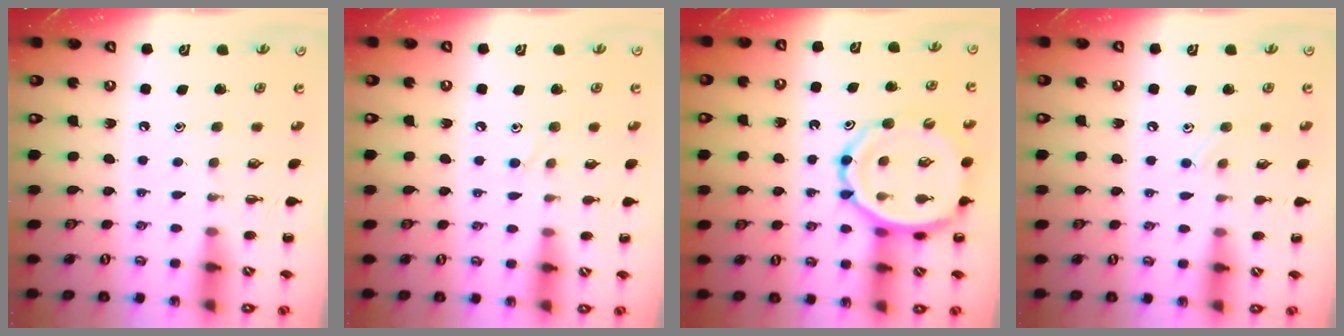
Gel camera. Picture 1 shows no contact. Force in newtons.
{"total": 6.2, "press": 5.8, "slide": 2.2}
{"total": 12.1, "press": 11.7, "slide": 3.0}
{"total": 6.3, "press": 6.0, "slide": 1.9}